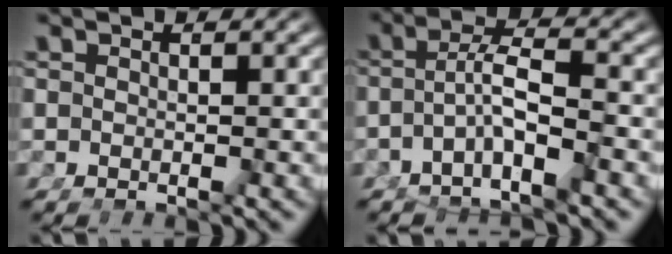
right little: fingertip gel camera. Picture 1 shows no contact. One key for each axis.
{"total": 4.1, "fx": -1.7, "fy": 1.5, "fz": 3.4, "tx": -0.055, "ty": -0.004, "tz": -0.025}